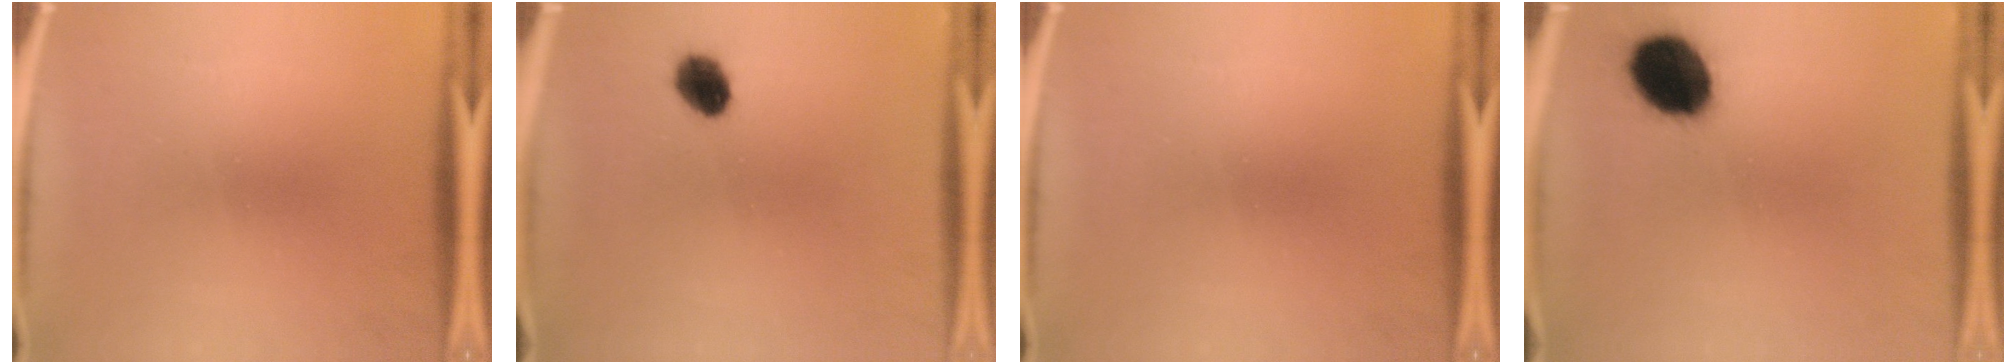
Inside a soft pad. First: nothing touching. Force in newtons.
{"total": 5.3}
{"total": 0.0}
{"total": 13.8}